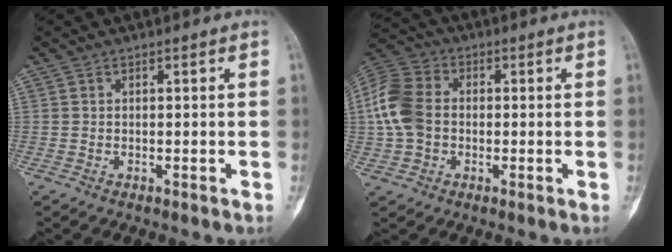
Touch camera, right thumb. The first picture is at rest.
{"total": 11.1, "force": [0.0, 8.5, 7.2], "torque": [-0.147, 0.024, -0.008]}